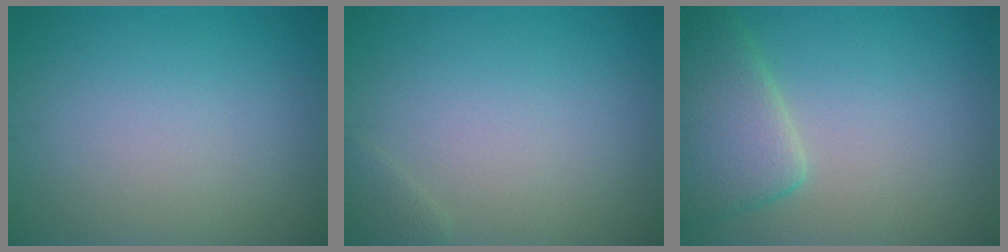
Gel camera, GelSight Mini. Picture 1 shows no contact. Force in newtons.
{"total": 0.8, "press": 0.8, "slide": 0.1}
{"total": 5.3, "press": 5.3, "slide": 0.4}